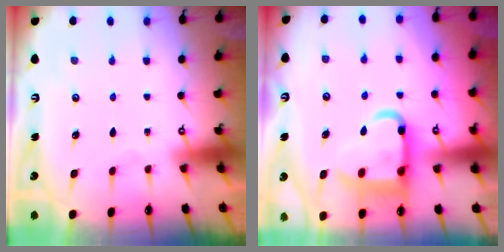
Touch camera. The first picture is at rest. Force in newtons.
{"total": 14.4, "press": 14.3, "slide": 1.8}